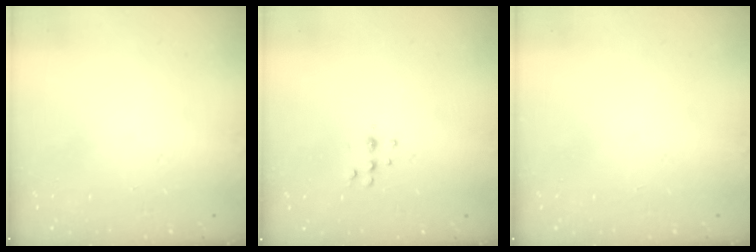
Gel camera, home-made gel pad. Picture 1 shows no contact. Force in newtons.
{"total": 4.9, "press": 4.8, "slide": 1.1}
{"total": 0.0}